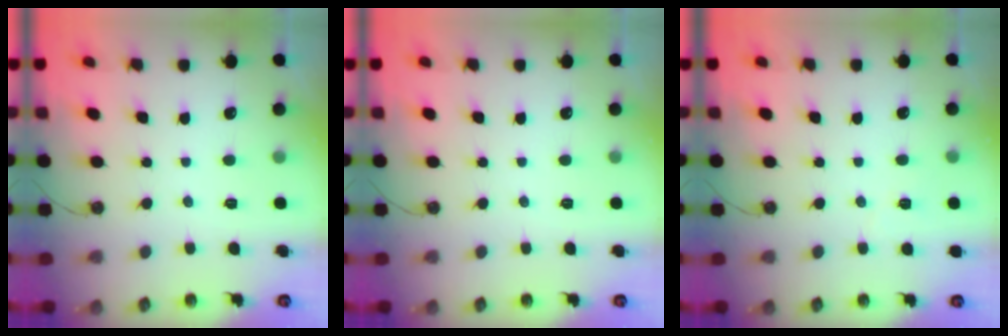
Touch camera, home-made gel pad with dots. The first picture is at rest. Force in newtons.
{"total": 0.0}
{"total": 2.9, "press": 2.8, "slide": 0.7}